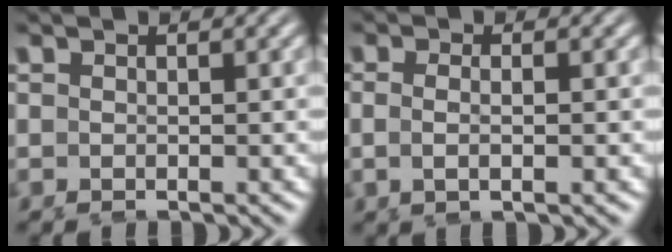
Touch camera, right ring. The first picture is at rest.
{"total": 1.9, "force": [-0.6, 0.5, 1.7], "torque": [-0.039, -0.005, -0.011]}